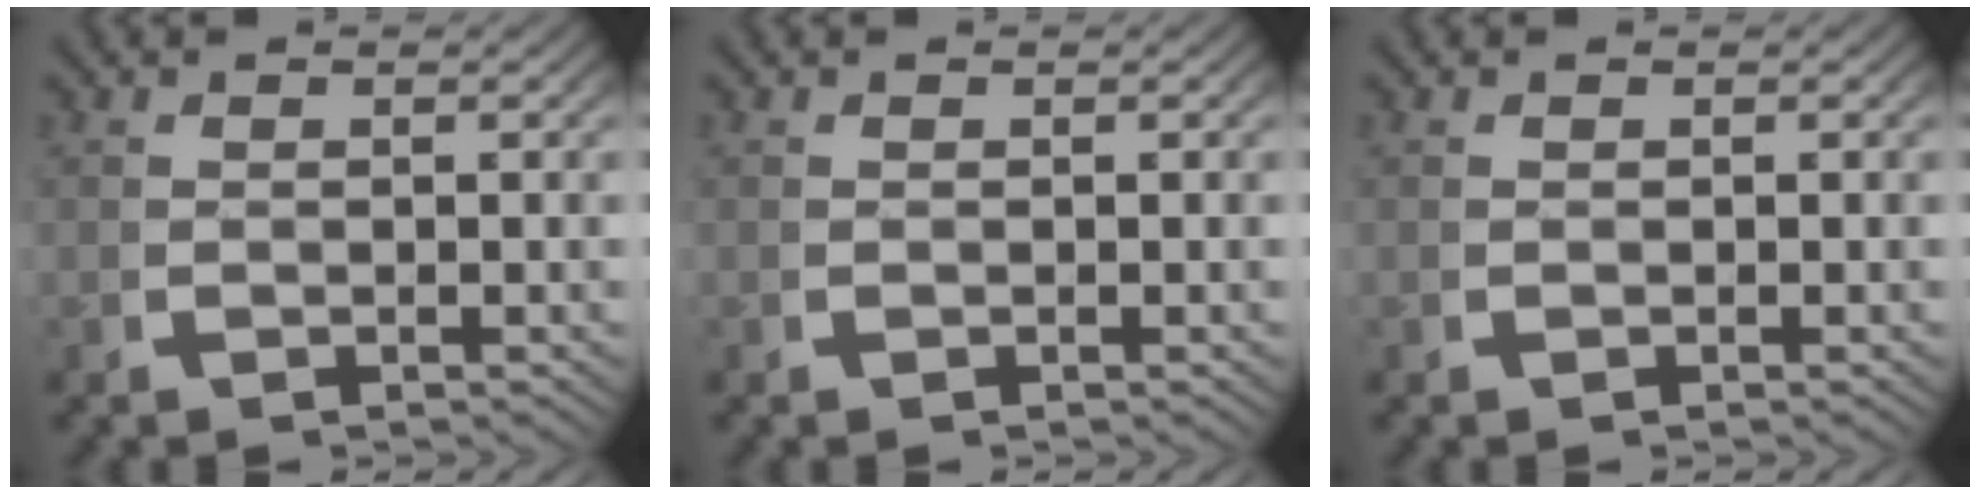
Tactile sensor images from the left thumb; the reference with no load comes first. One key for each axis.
{"total": 0.6, "fx": 0.3, "fy": -0.5, "fz": -0.2, "tx": 0.007, "ty": -0.002, "tz": 0.006}
{"total": 0.0}